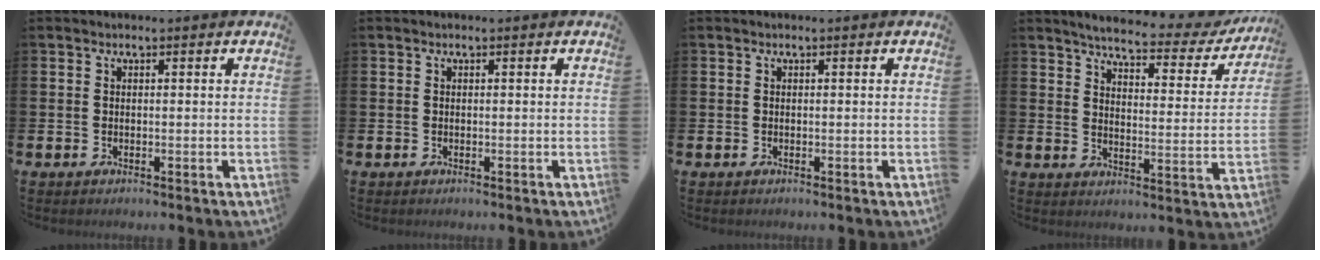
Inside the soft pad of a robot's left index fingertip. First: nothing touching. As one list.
[{"total": 0.0}, {"total": 0.0}, {"total": 4.3, "force": [3.9, 0.8, 1.6], "torque": [-0.048, -0.033, 0.056]}]